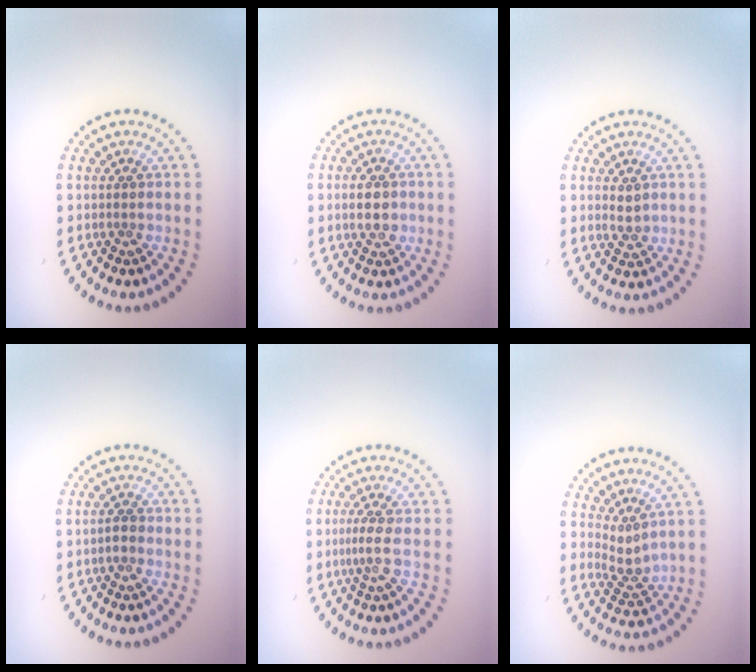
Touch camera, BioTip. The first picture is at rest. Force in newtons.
{"total": 2.9, "press": 2.9, "slide": 0.1}
{"total": 1.5, "press": 1.4, "slide": 0.2}
{"total": 1.2, "press": 1.1, "slide": 0.3}
{"total": 2.0, "press": 1.4, "slide": 1.4}
{"total": 2.2, "press": 1.6, "slide": 1.5}